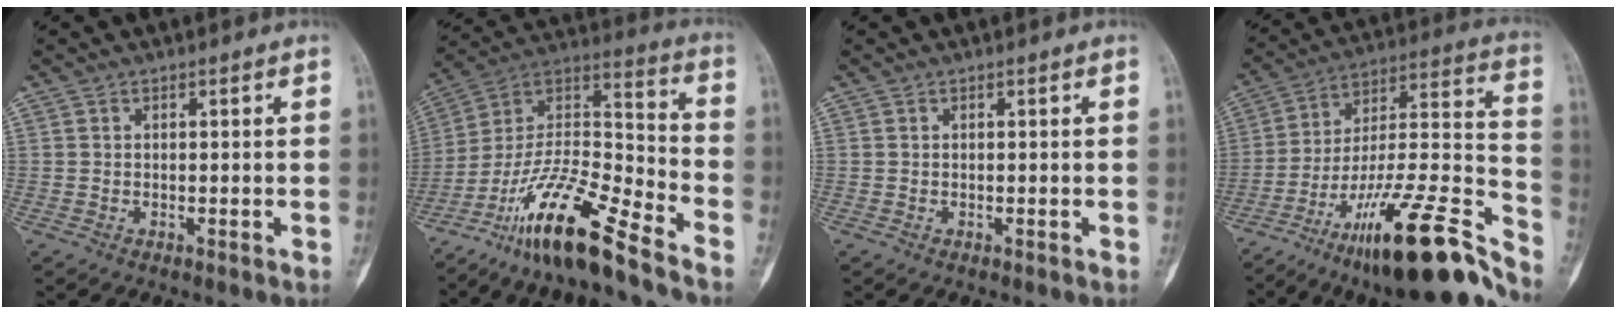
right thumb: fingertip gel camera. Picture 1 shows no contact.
{"total": 19.8, "force": [-14.3, 3.3, 13.3], "torque": [-0.252, 0.077, -0.263]}
{"total": 0.0}
{"total": 28.8, "force": [-19.2, 6.5, 20.4], "torque": [-0.254, 0.093, -0.311]}